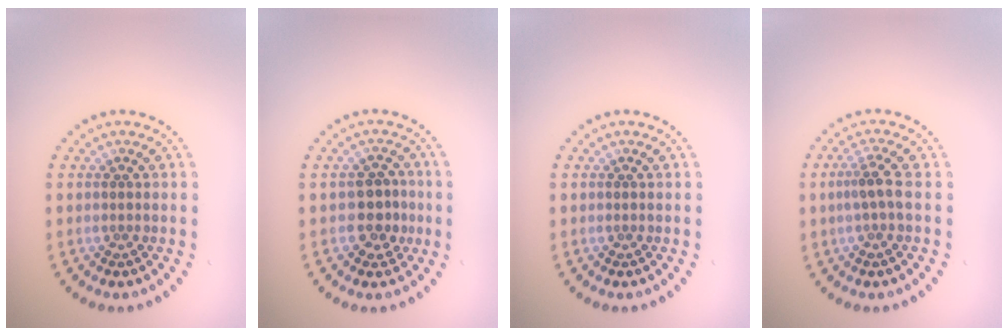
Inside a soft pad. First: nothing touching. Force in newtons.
{"total": 2.7, "press": 2.5, "slide": 0.9}
{"total": 0.0}
{"total": 2.1, "press": 1.6, "slide": 1.3}